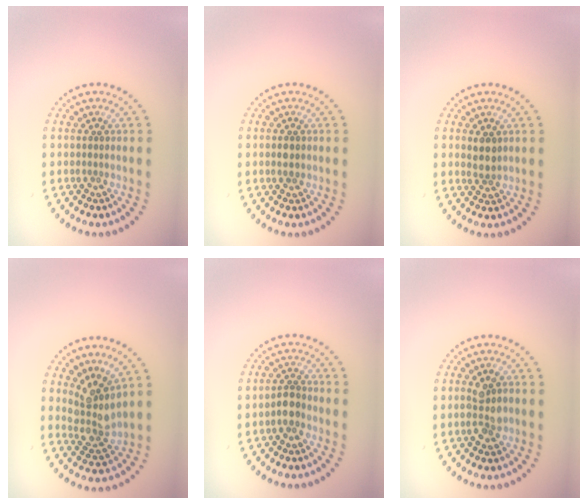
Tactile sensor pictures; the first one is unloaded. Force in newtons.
{"total": 1.5, "press": 1.5, "slide": 0.1}
{"total": 1.9, "press": 1.8, "slide": 0.8}
{"total": 3.7, "press": 2.9, "slide": 2.3}
{"total": 1.9, "press": 1.7, "slide": 0.8}
{"total": 2.4, "press": 2.4, "slide": 0.0}